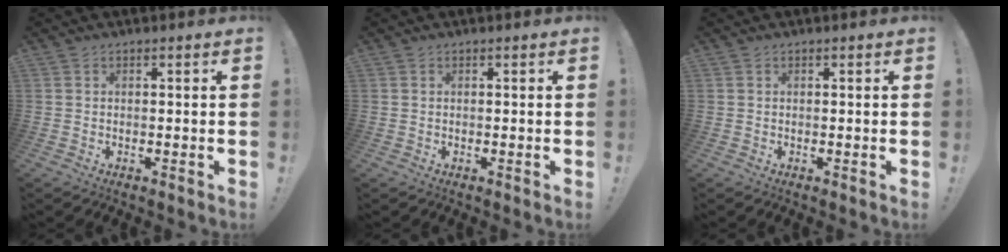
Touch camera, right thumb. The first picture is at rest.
{"total": 0.0}
{"total": 0.0}